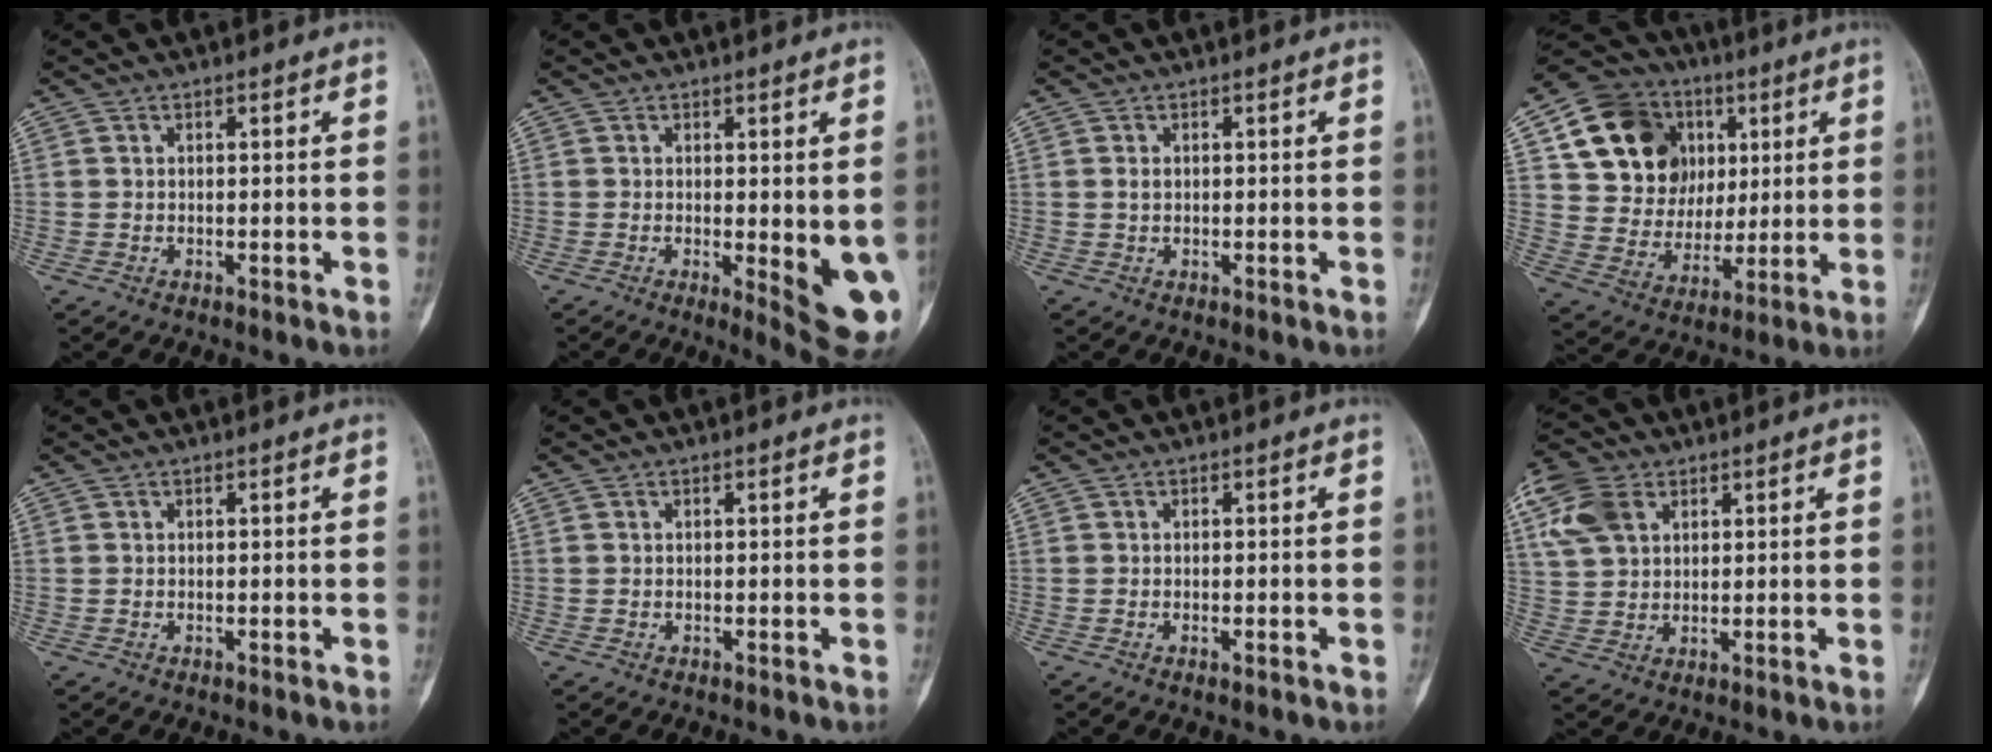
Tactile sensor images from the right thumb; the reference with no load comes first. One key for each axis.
{"total": 9.6, "fx": -1.6, "fy": 2.7, "fz": 9.1, "tx": -0.105, "ty": -0.020, "tz": -0.015}
{"total": 0.9, "fx": 0.1, "fy": 0.7, "fz": 0.6, "tx": -0.012, "ty": 0.003, "tz": 0.003}
{"total": 19.2, "fx": 6.2, "fy": 15.7, "fz": 9.2, "tx": -0.120, "ty": 0.006, "tz": 0.119}
{"total": 0.0}
{"total": 0.0}
{"total": 1.0, "fx": -0.4, "fy": 0.4, "fz": 0.8, "tx": -0.014, "ty": 0.002, "tz": -0.005}
{"total": 9.1, "fx": 4.0, "fy": 6.3, "fz": 5.3, "tx": -0.108, "ty": 0.002, "tz": 0.077}